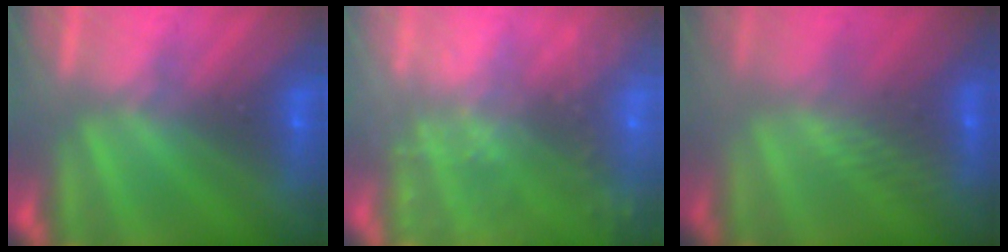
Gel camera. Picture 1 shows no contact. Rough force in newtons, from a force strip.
{"total": 5.8}
{"total": 2.4}